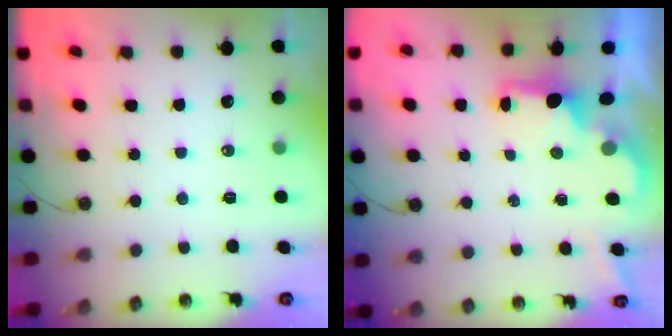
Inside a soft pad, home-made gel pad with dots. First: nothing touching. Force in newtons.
{"total": 1.9, "press": 1.7, "slide": 0.7}